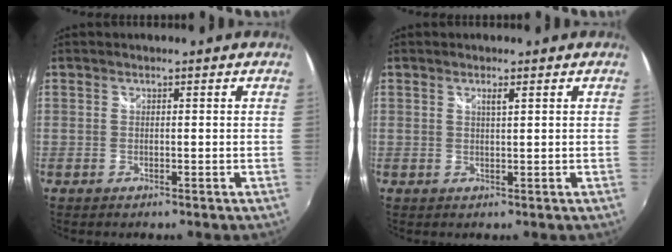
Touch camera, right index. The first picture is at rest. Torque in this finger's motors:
{"motor_torque": [0.06, 0.05, 0.00, 0.00]}